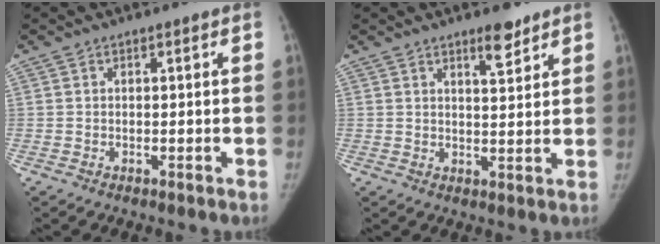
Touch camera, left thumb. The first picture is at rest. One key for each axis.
{"total": 4.5, "fx": 3.4, "fy": 1.3, "fz": 2.7, "tx": -0.029, "ty": -0.026, "tz": 0.051}